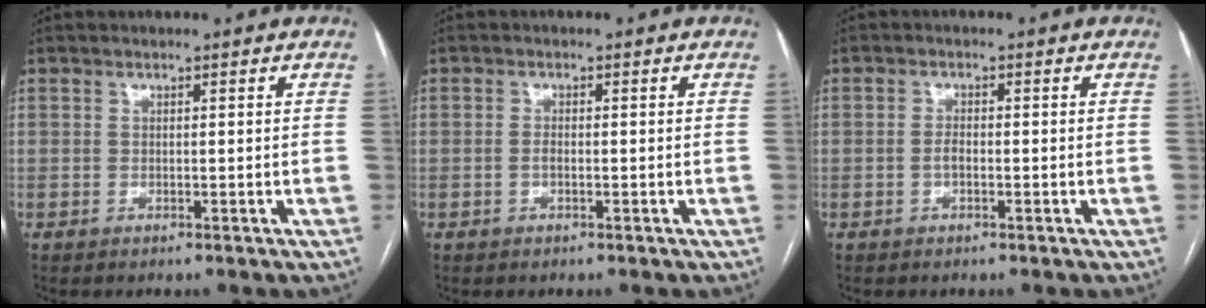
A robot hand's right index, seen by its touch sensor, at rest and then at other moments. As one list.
[{"total": 1.1, "force": [-0.4, 0.4, 0.9], "torque": [-0.019, 0.001, -0.008]}, {"total": 1.5, "force": [-0.6, 0.5, 1.3], "torque": [-0.026, 0.003, -0.011]}]